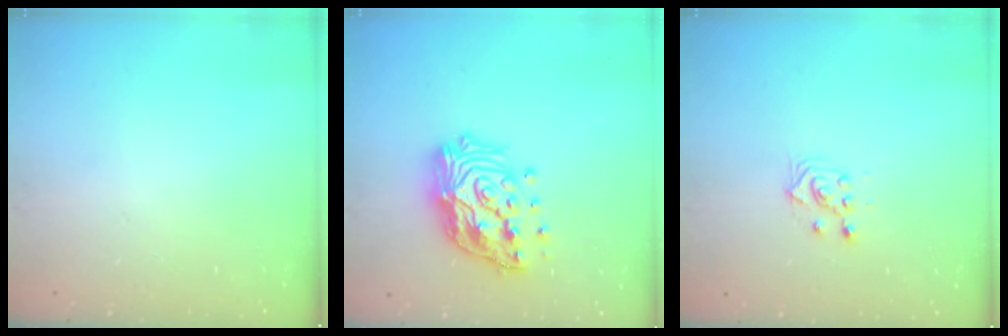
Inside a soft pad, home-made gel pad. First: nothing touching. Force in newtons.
{"total": 19.2, "press": 19.1, "slide": 1.9}
{"total": 3.2, "press": 3.1, "slide": 0.9}